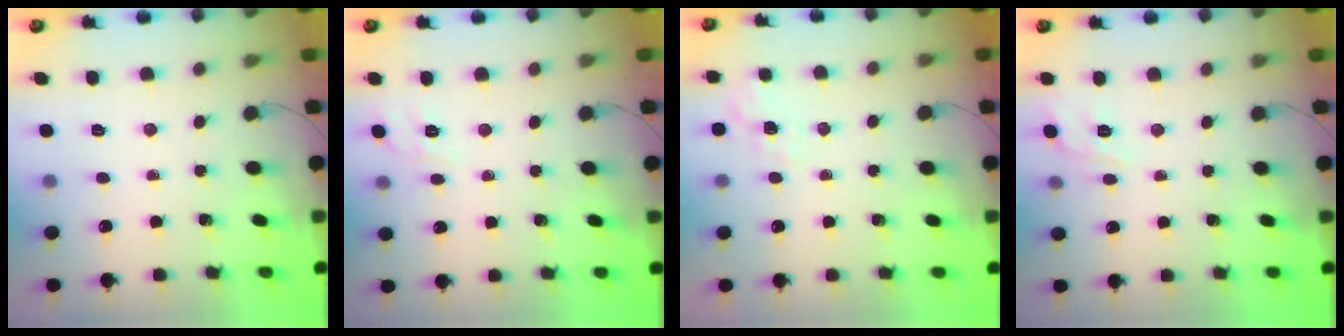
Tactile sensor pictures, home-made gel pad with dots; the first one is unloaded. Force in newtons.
{"total": 1.7, "press": 0.5, "slide": 1.6}
{"total": 2.2, "press": 1.6, "slide": 1.6}
{"total": 9.7, "press": 9.6, "slide": 1.6}